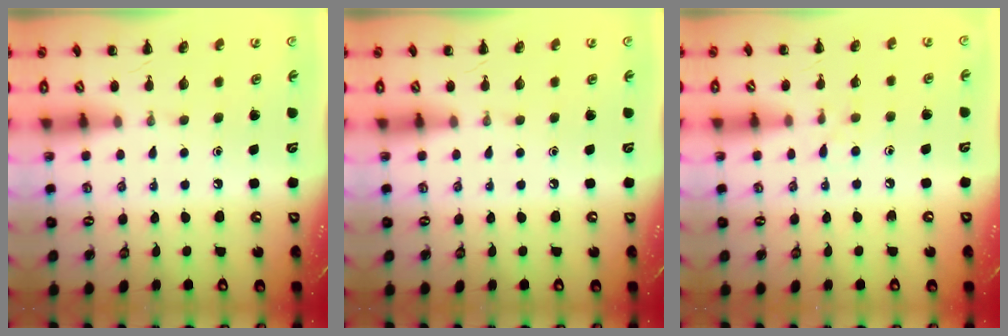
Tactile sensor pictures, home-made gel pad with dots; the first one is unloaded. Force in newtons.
{"total": 0.0}
{"total": 4.3, "press": 4.1, "slide": 1.5}